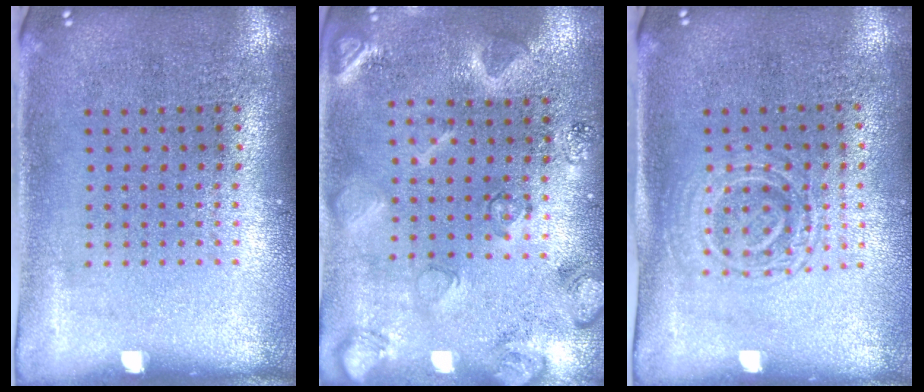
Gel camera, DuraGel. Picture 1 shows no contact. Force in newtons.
{"total": 2.2, "press": 2.2, "slide": 0.4}
{"total": 1.5, "press": 1.4, "slide": 0.6}